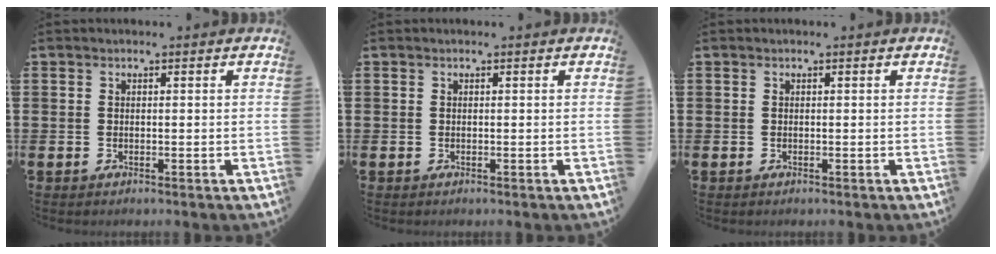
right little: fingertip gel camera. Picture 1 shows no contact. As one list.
[{"total": 0.0}, {"total": 0.0}]